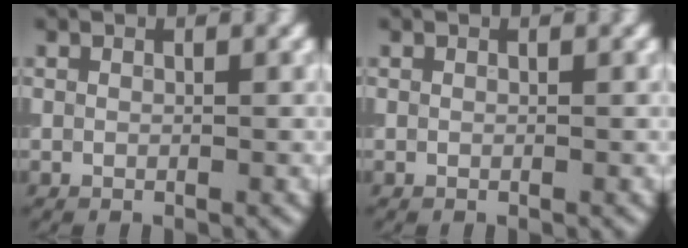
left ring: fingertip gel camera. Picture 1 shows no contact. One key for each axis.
{"total": 0.0}